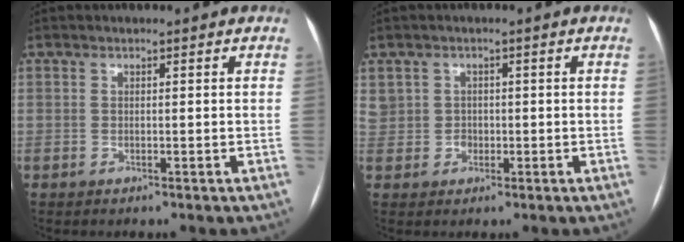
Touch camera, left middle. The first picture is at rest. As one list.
[{"total": 3.9, "force": [0.5, 3.9, 0.4], "torque": [-0.007, 0.013, 0.019]}]